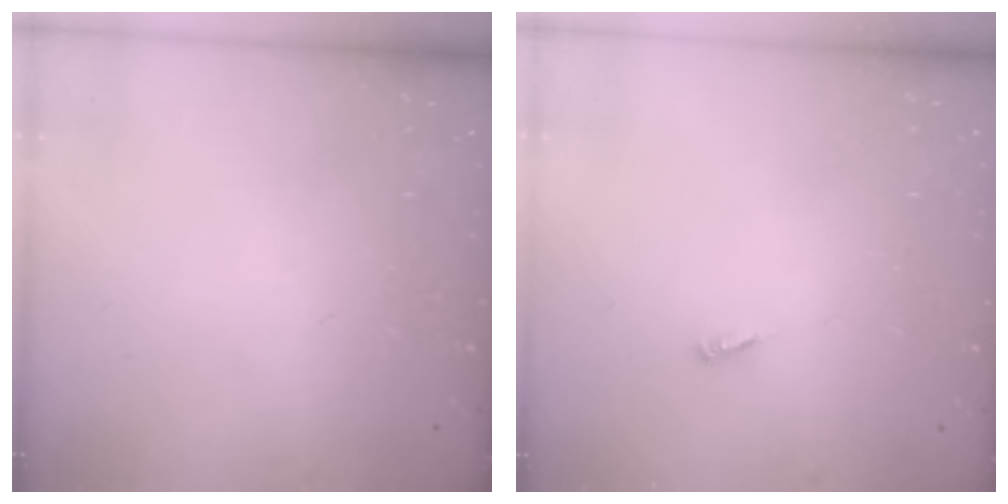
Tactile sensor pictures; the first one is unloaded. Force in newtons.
{"total": 2.5, "press": 2.5, "slide": 0.1}